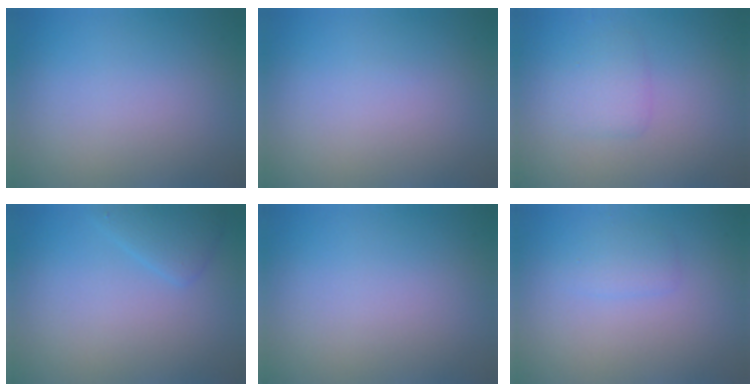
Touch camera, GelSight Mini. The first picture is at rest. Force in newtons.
{"total": 0.0}
{"total": 1.7, "press": 1.7, "slide": 0.0}
{"total": 1.9, "press": 1.9, "slide": 0.1}
{"total": 0.0}
{"total": 1.2, "press": 1.2, "slide": 0.0}